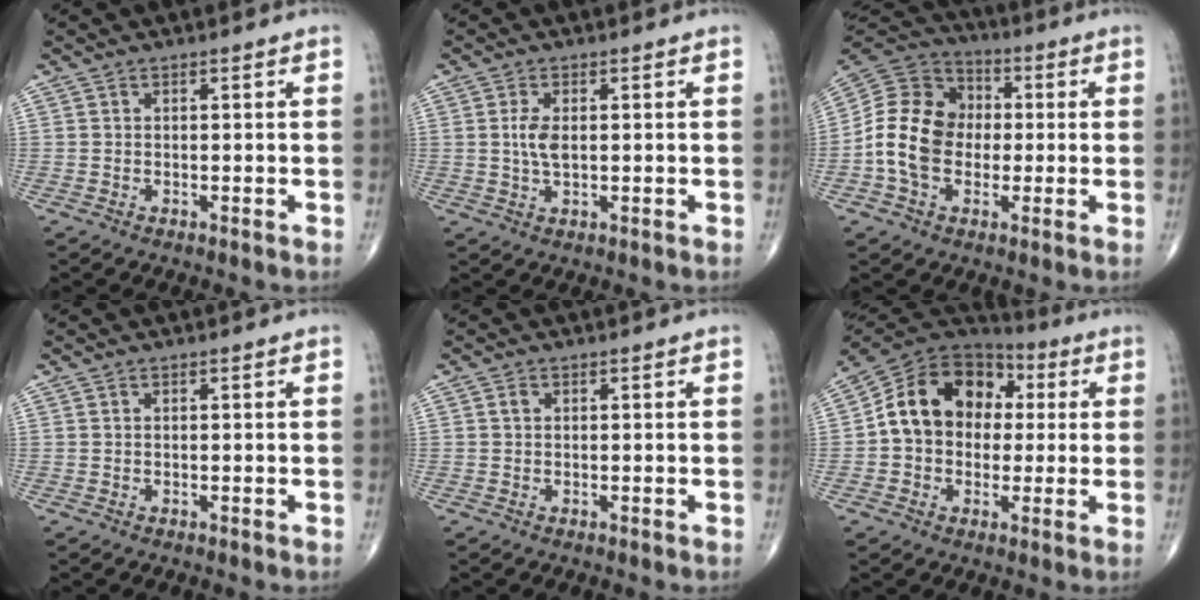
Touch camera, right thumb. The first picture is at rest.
{"total": 4.0, "force": [0.5, 2.0, 3.4], "torque": [-0.073, -0.002, 0.012]}
{"total": 14.5, "force": [-1.2, 11.3, 9.0], "torque": [-0.147, 0.032, -0.029]}
{"total": 0.0}
{"total": 0.9, "force": [0.2, 0.7, 0.5], "torque": [-0.009, 0.003, 0.003]}
{"total": 16.4, "force": [1.6, 12.8, 10.1], "torque": [-0.141, 0.039, 0.019]}